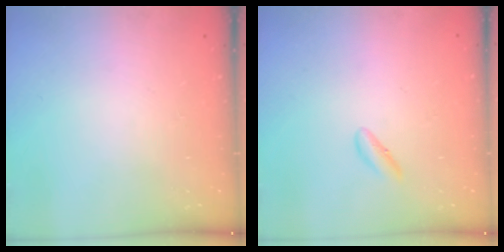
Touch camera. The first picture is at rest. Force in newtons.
{"total": 2.1, "press": 2.0, "slide": 0.7}